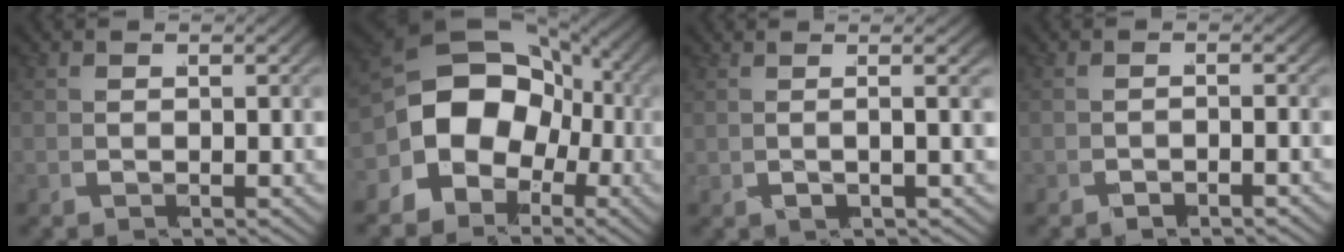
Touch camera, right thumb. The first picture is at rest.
{"total": 14.0, "force": [-0.7, 11.0, 8.5], "torque": [-0.183, -0.032, -0.007]}
{"total": 3.5, "force": [0.9, 0.4, 3.4], "torque": [-0.042, 0.012, 0.013]}
{"total": 1.3, "force": [-1.3, 0.2, 0.1], "torque": [-0.011, -0.008, -0.023]}